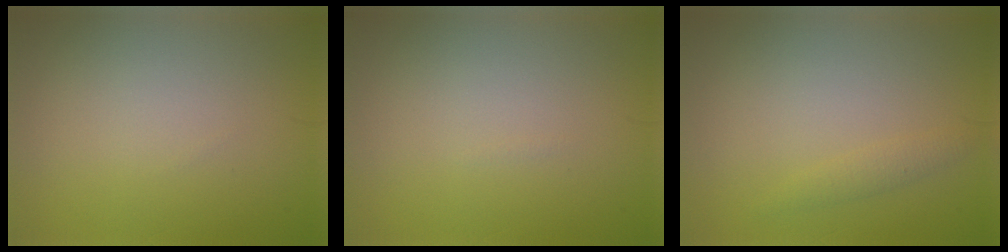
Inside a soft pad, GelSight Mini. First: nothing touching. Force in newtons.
{"total": 0.0}
{"total": 1.1, "press": 1.1, "slide": 0.1}